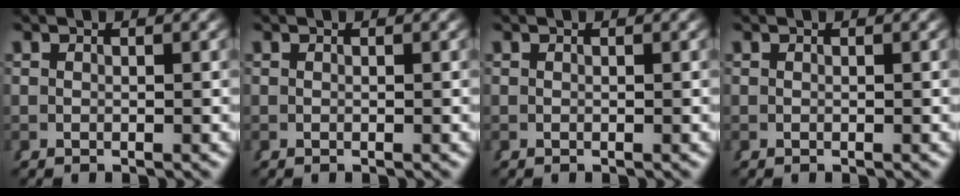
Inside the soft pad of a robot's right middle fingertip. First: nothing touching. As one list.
[{"total": 0.0}, {"total": 0.0}, {"total": 0.0}]